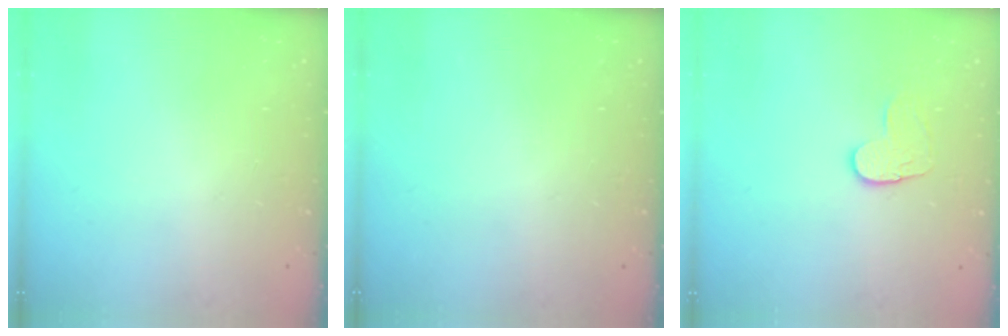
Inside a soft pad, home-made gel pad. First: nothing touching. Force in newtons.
{"total": 0.0}
{"total": 4.9, "press": 4.8, "slide": 0.5}